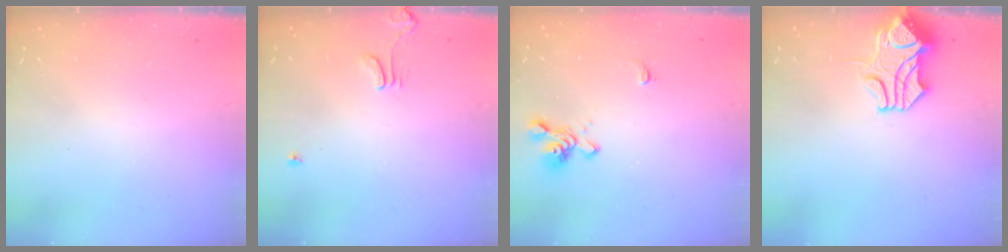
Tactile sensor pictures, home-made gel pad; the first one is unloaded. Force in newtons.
{"total": 1.7, "press": 1.7, "slide": 0.3}
{"total": 1.2, "press": 0.2, "slide": 1.2}
{"total": 1.5, "press": 0.8, "slide": 1.3}